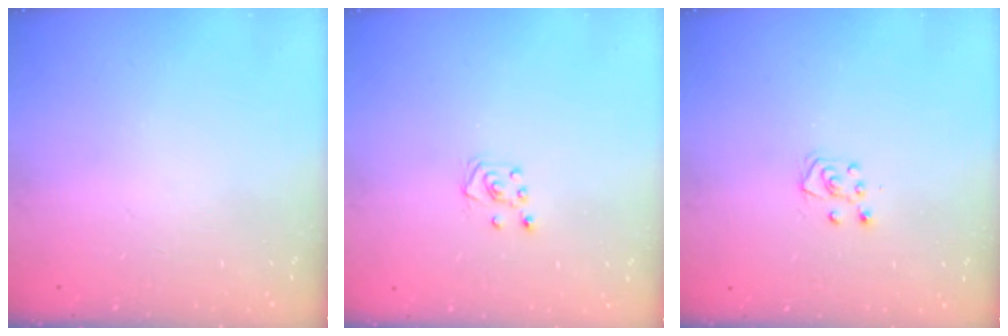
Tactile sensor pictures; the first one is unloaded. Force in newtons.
{"total": 3.2, "press": 3.2, "slide": 0.4}
{"total": 4.8, "press": 4.8, "slide": 0.5}